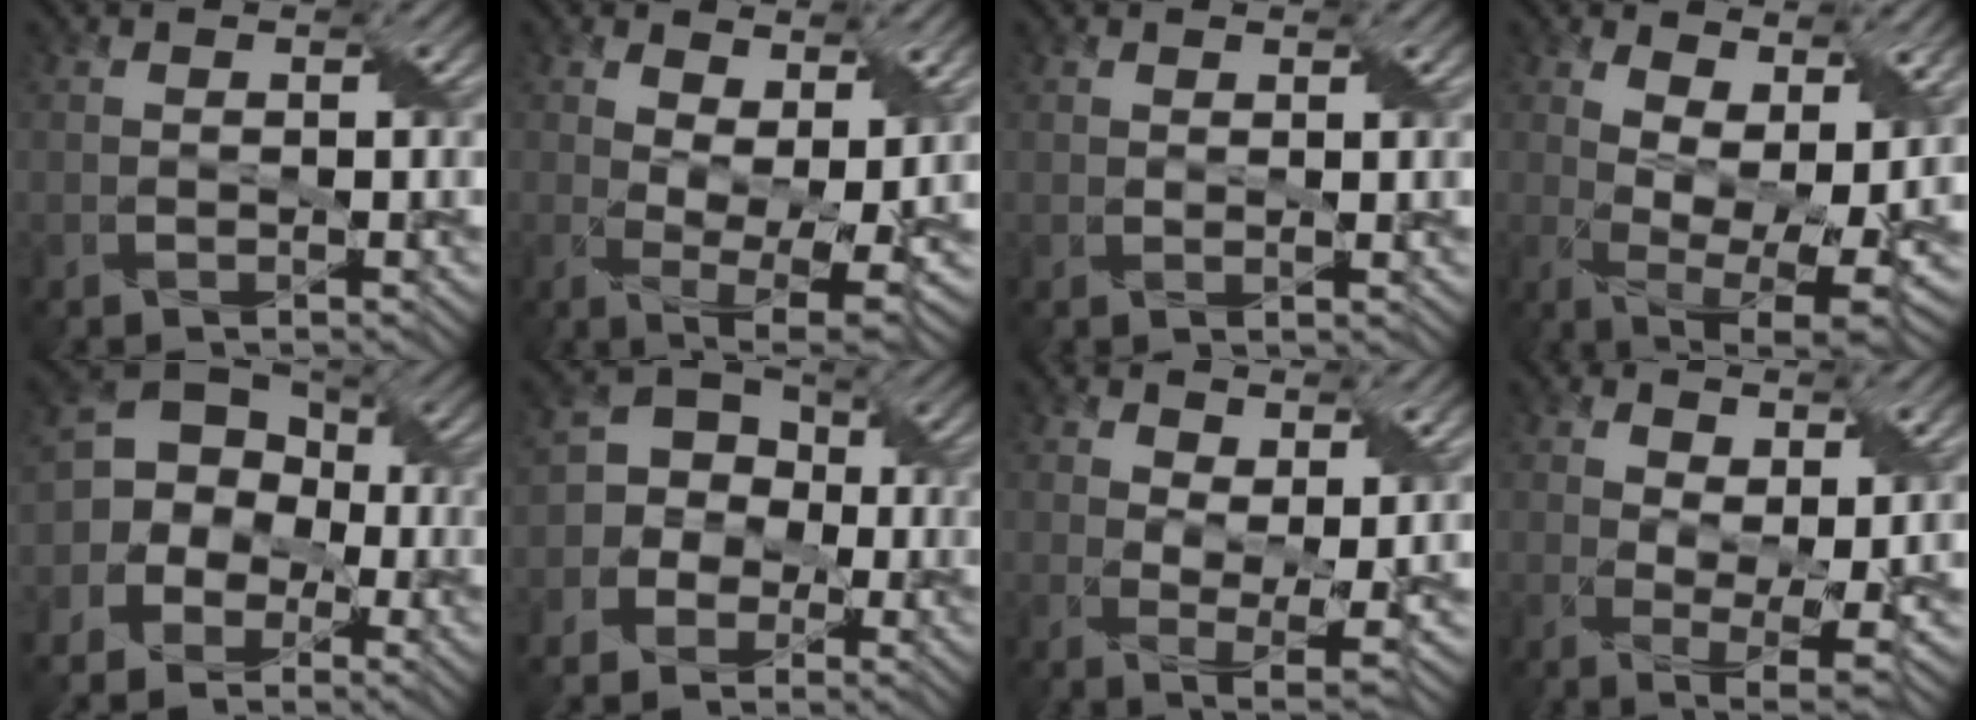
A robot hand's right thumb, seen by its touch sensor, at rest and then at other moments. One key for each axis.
{"total": 7.3, "fx": 2.1, "fy": 2.9, "fz": 6.4, "tx": -0.128, "ty": -0.011, "tz": 0.040}
{"total": 1.0, "fx": 0.8, "fy": 0.2, "fz": 0.6, "tx": -0.016, "ty": -0.001, "tz": 0.017}
{"total": 10.5, "fx": 3.4, "fy": 4.5, "fz": 8.8, "tx": -0.171, "ty": -0.012, "tz": 0.063}
{"total": 10.1, "fx": -3.1, "fy": 8.5, "fz": 4.7, "tx": -0.106, "ty": 0.007, "tz": -0.078}
{"total": 7.3, "fx": -2.1, "fy": 6.4, "fz": 2.9, "tx": -0.056, "ty": 0.014, "tz": -0.065}
{"total": 4.7, "fx": 2.3, "fy": 1.9, "fz": 3.6, "tx": -0.078, "ty": -0.004, "tz": 0.043}
{"total": 4.8, "fx": 1.6, "fy": 2.0, "fz": 4.0, "tx": -0.085, "ty": -0.006, "tz": 0.032}